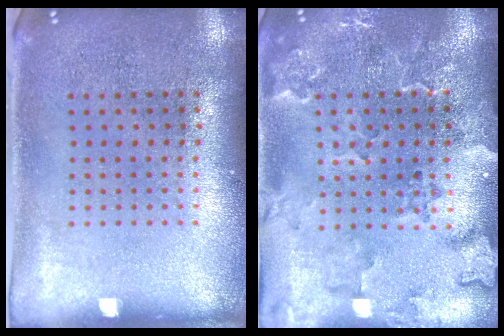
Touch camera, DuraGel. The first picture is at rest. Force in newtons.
{"total": 2.3, "press": 2.1, "slide": 0.8}